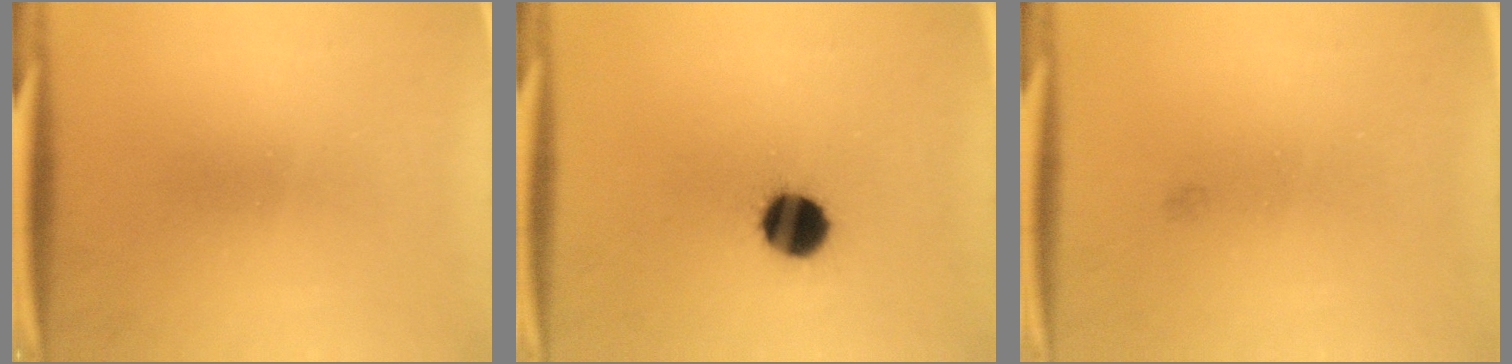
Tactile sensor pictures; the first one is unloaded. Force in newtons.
{"total": 10.3}
{"total": 0.6}